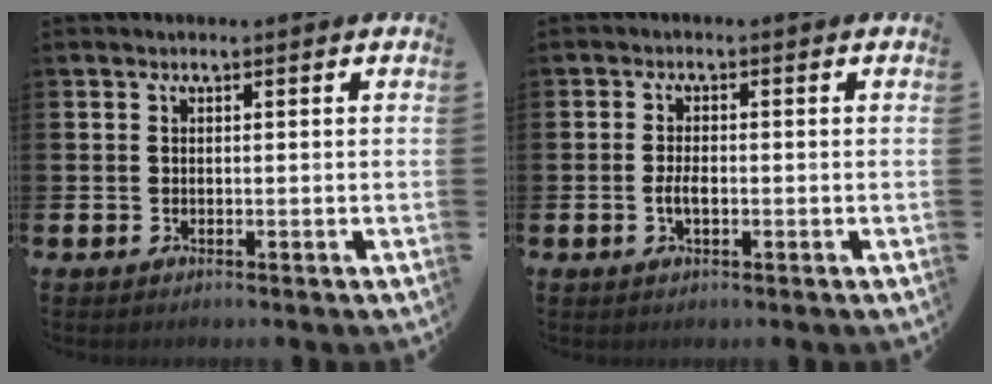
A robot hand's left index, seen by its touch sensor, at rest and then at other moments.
{"total": 2.2, "force": [-0.5, 1.0, 1.9], "torque": [-0.033, 0.000, -0.010]}